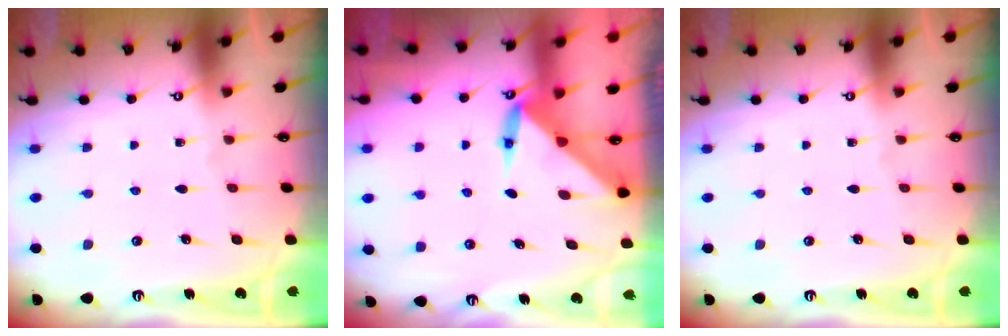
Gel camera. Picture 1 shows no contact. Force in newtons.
{"total": 3.9, "press": 3.9, "slide": 0.5}
{"total": 0.0}